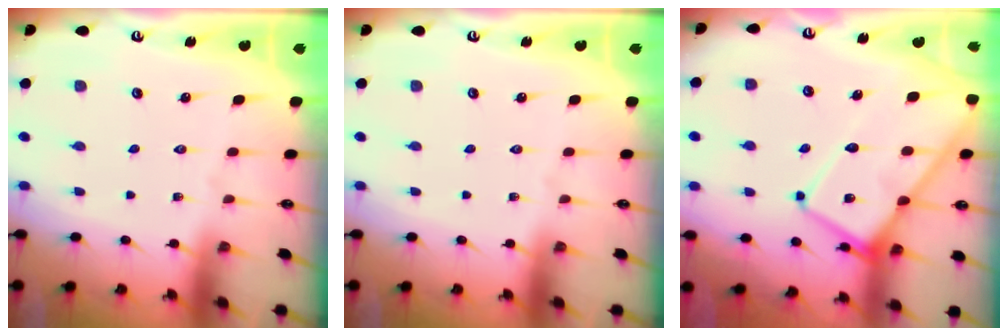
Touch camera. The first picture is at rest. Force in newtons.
{"total": 0.0}
{"total": 14.4, "press": 14.3, "slide": 1.8}